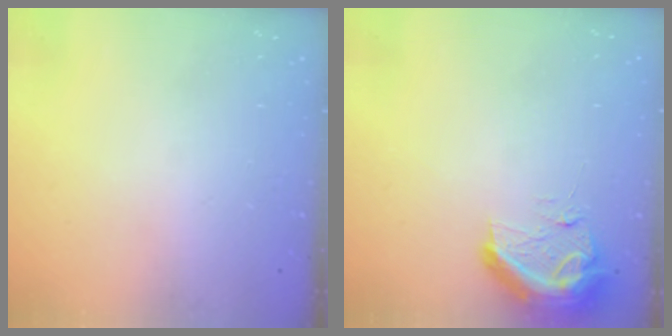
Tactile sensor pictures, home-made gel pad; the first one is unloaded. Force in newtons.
{"total": 14.4, "press": 11.8, "slide": 8.4}